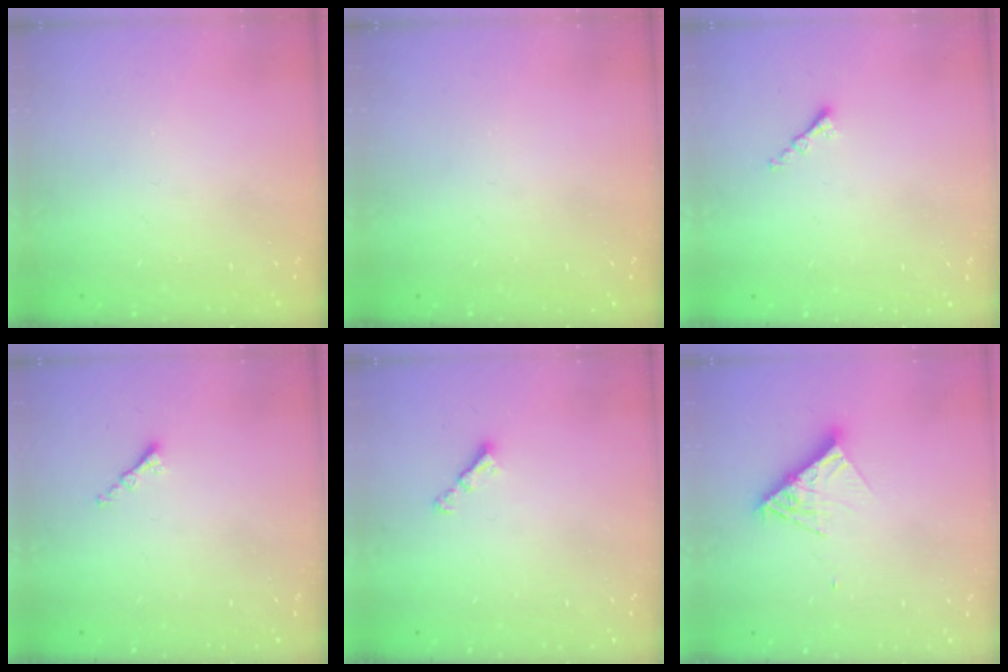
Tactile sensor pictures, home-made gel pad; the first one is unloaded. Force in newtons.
{"total": 0.0}
{"total": 0.8, "press": 0.8, "slide": 0.2}
{"total": 0.8, "press": 0.8, "slide": 0.2}
{"total": 2.9, "press": 2.9, "slide": 0.3}
{"total": 9.3, "press": 9.2, "slide": 0.8}